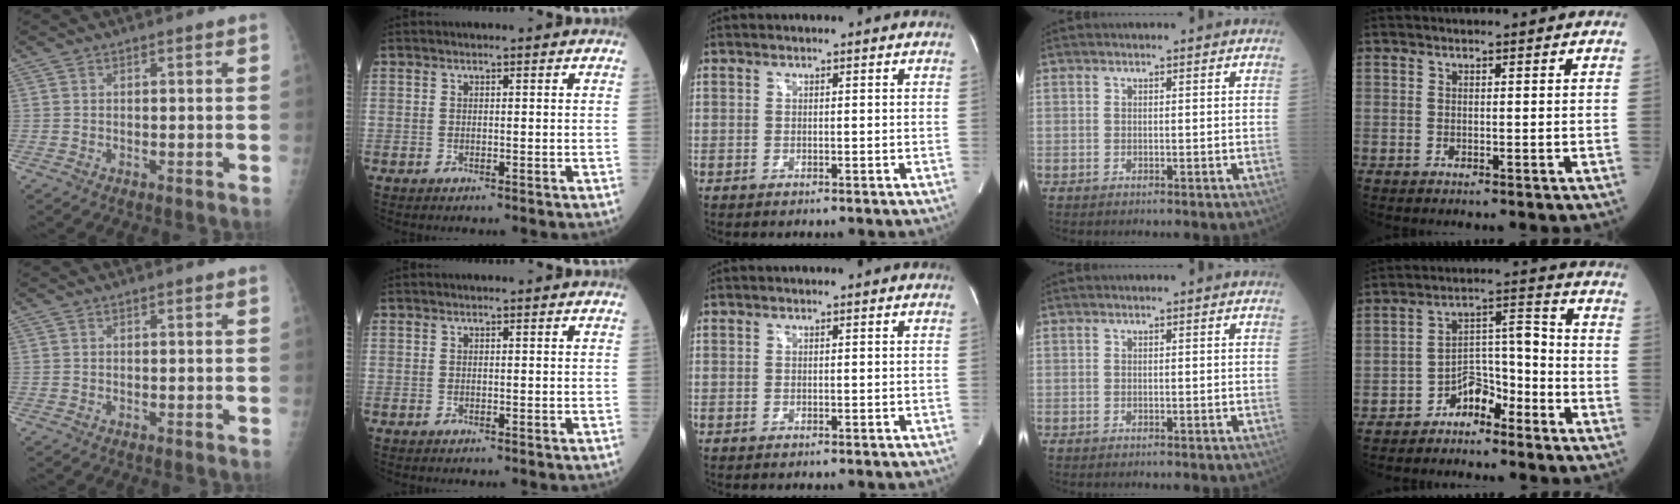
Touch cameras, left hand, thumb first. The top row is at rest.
{"little": {"total": 6.2, "force": [-4.7, 2.8, 3.0], "torque": [-0.044, 0.030, -0.085]}}